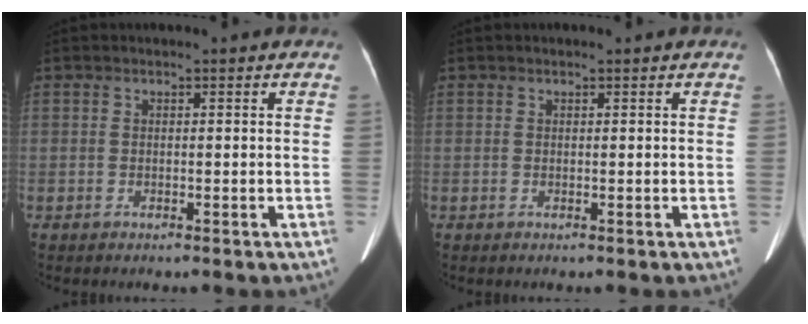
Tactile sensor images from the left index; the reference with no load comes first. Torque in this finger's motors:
{"motor_torque": [-0.12, 0.00, -0.06, 0.01]}